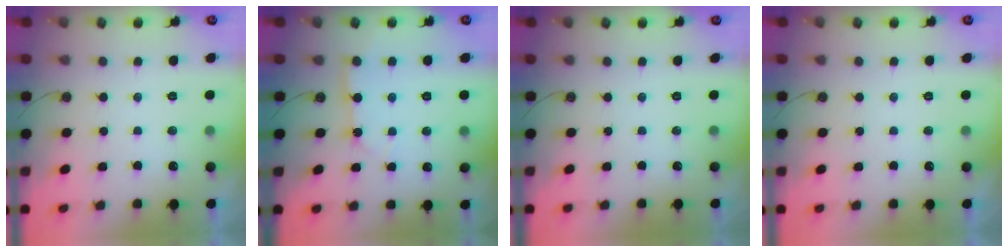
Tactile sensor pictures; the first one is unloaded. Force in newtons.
{"total": 3.0, "press": 3.0, "slide": 0.4}
{"total": 0.0}
{"total": 0.0}